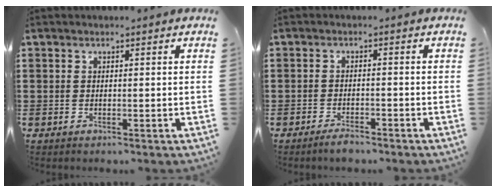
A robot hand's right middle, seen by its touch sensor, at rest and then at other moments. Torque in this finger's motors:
{"motor_torque": [2.14, 0.00, 0.00, 0.04]}